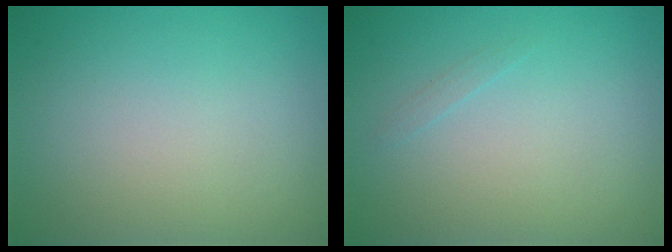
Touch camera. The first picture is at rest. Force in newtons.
{"total": 0.5, "press": 0.5, "slide": 0.0}